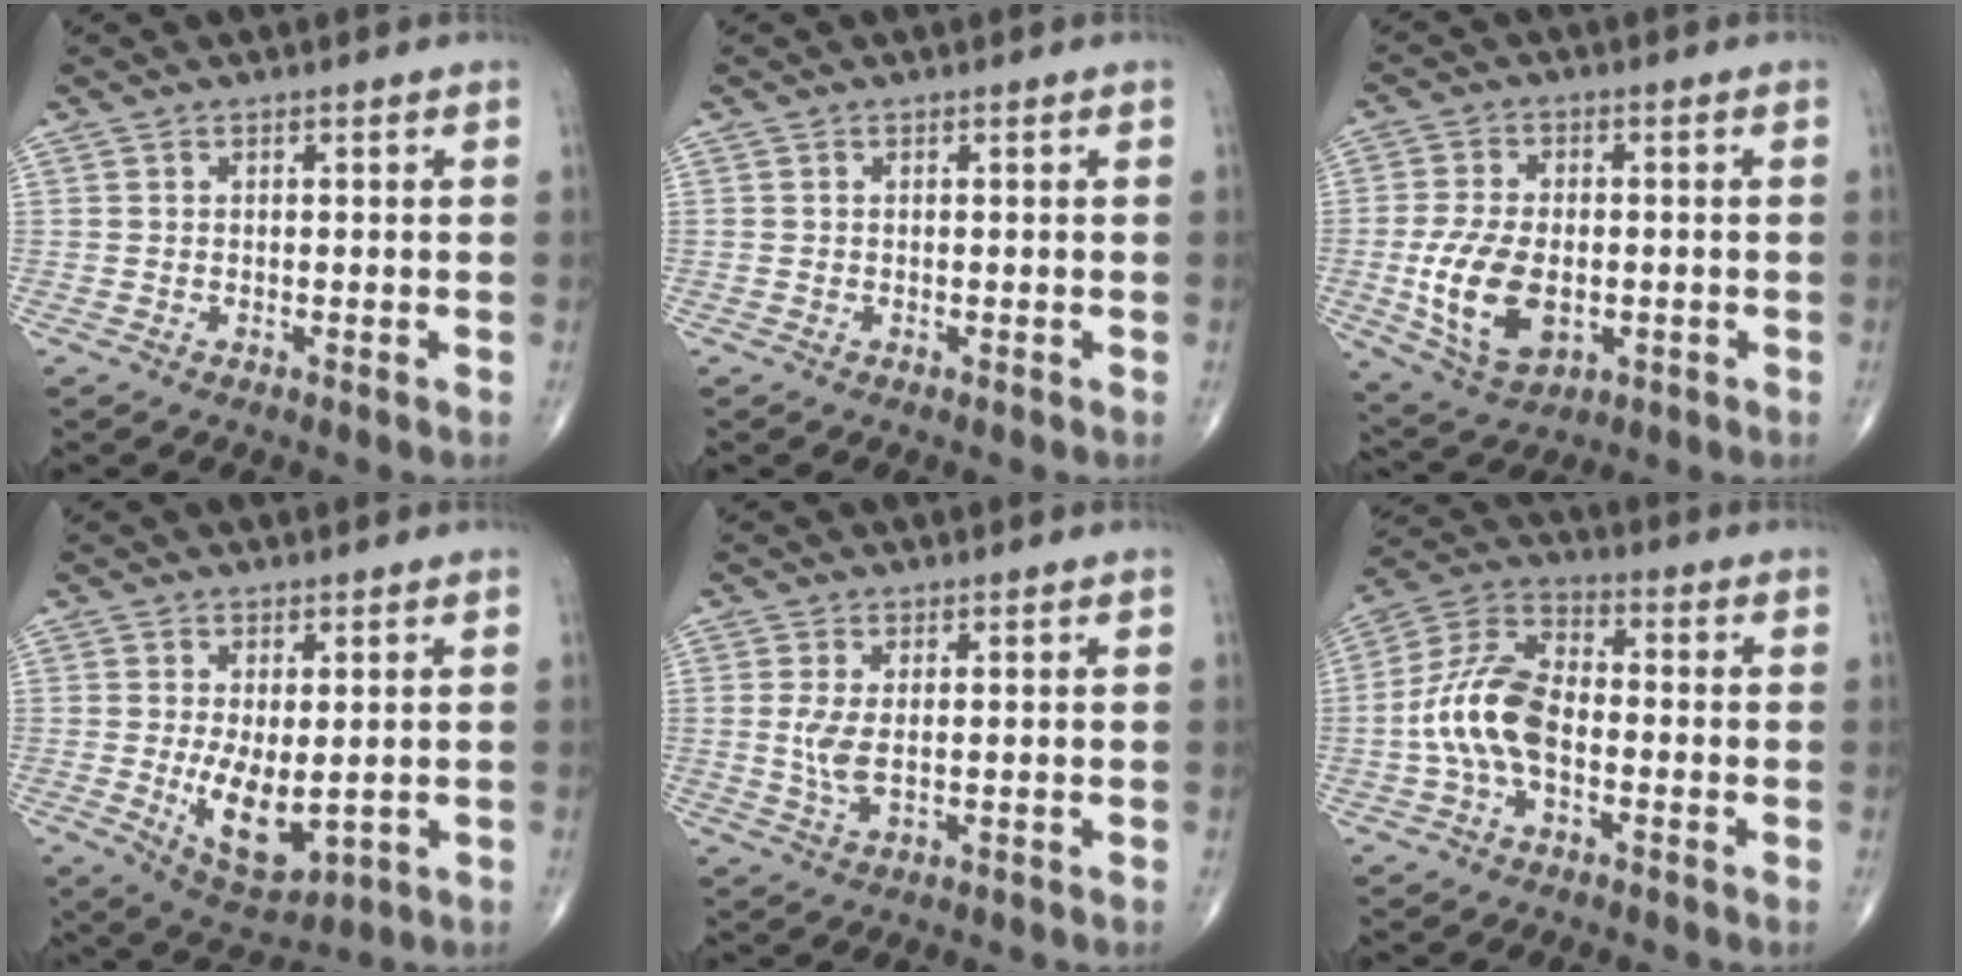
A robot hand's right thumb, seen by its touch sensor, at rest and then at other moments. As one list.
[{"total": 0.0}, {"total": 12.7, "force": [-2.2, 7.6, 9.9], "torque": [-0.186, -0.005, -0.029]}, {"total": 8.8, "force": [-0.6, 4.1, 7.7], "torque": [-0.118, -0.025, 0.006]}, {"total": 3.7, "force": [0.2, 1.2, 3.5], "torque": [-0.090, -0.011, 0.009]}, {"total": 12.1, "force": [-2.1, 6.7, 9.8], "torque": [-0.201, 0.040, -0.049]}]